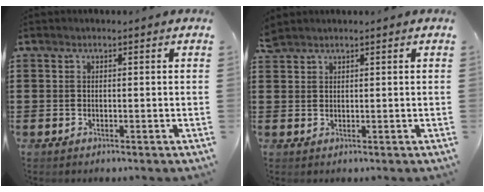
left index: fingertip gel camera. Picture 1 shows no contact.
{"total": 1.7, "force": [1.7, 0.4, 0.4], "torque": [-0.011, 0.001, 0.033]}